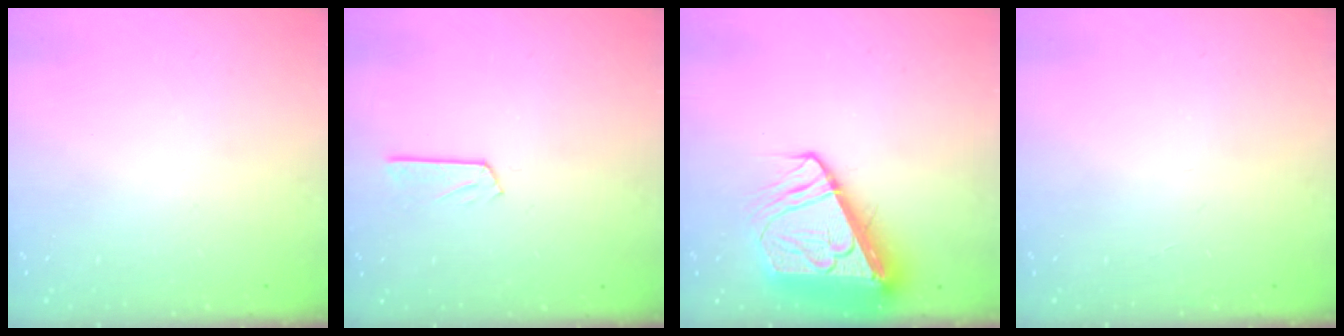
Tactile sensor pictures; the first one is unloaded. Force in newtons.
{"total": 4.2, "press": 4.2, "slide": 0.4}
{"total": 10.6, "press": 10.5, "slide": 1.2}
{"total": 0.0}